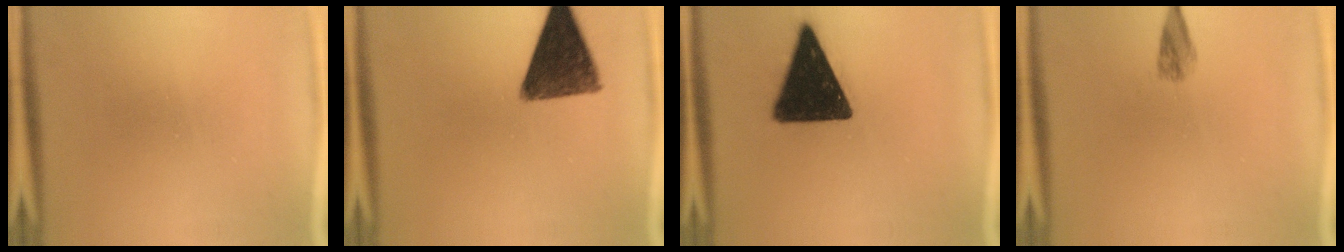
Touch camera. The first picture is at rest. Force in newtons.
{"total": 12.6}
{"total": 17.4}
{"total": 1.8}